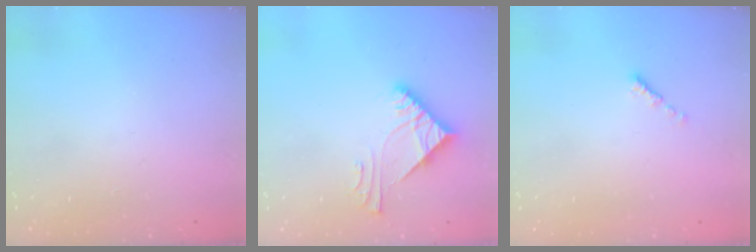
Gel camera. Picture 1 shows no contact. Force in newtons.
{"total": 6.6, "press": 6.6, "slide": 0.5}
{"total": 0.0}